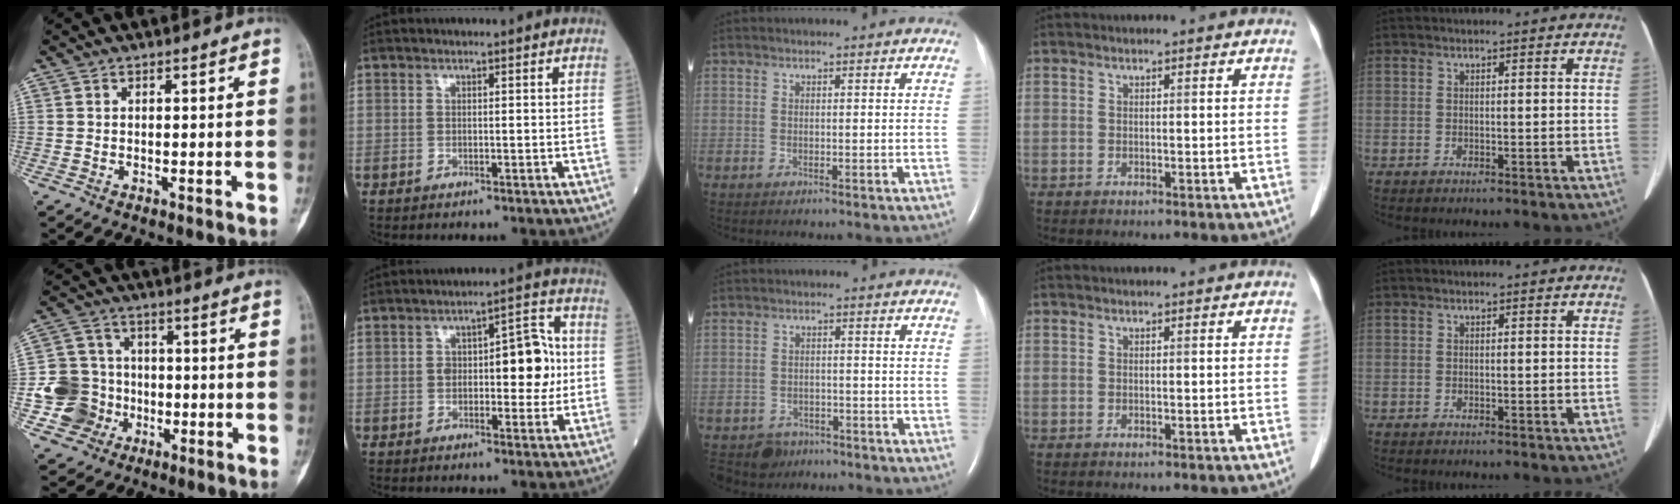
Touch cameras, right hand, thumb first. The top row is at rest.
{"thumb": {"total": 10.9, "force": [-2.4, 10.2, 2.9], "torque": [-0.021, 0.022, -0.042]}, "index": {"total": 9.4, "force": [0.3, 3.9, 8.6], "torque": [-0.116, 0.028, 0.008]}, "middle": {"total": 4.3, "force": [-3.2, 2.8, -0.3], "torque": [0.004, 0.004, -0.050]}}